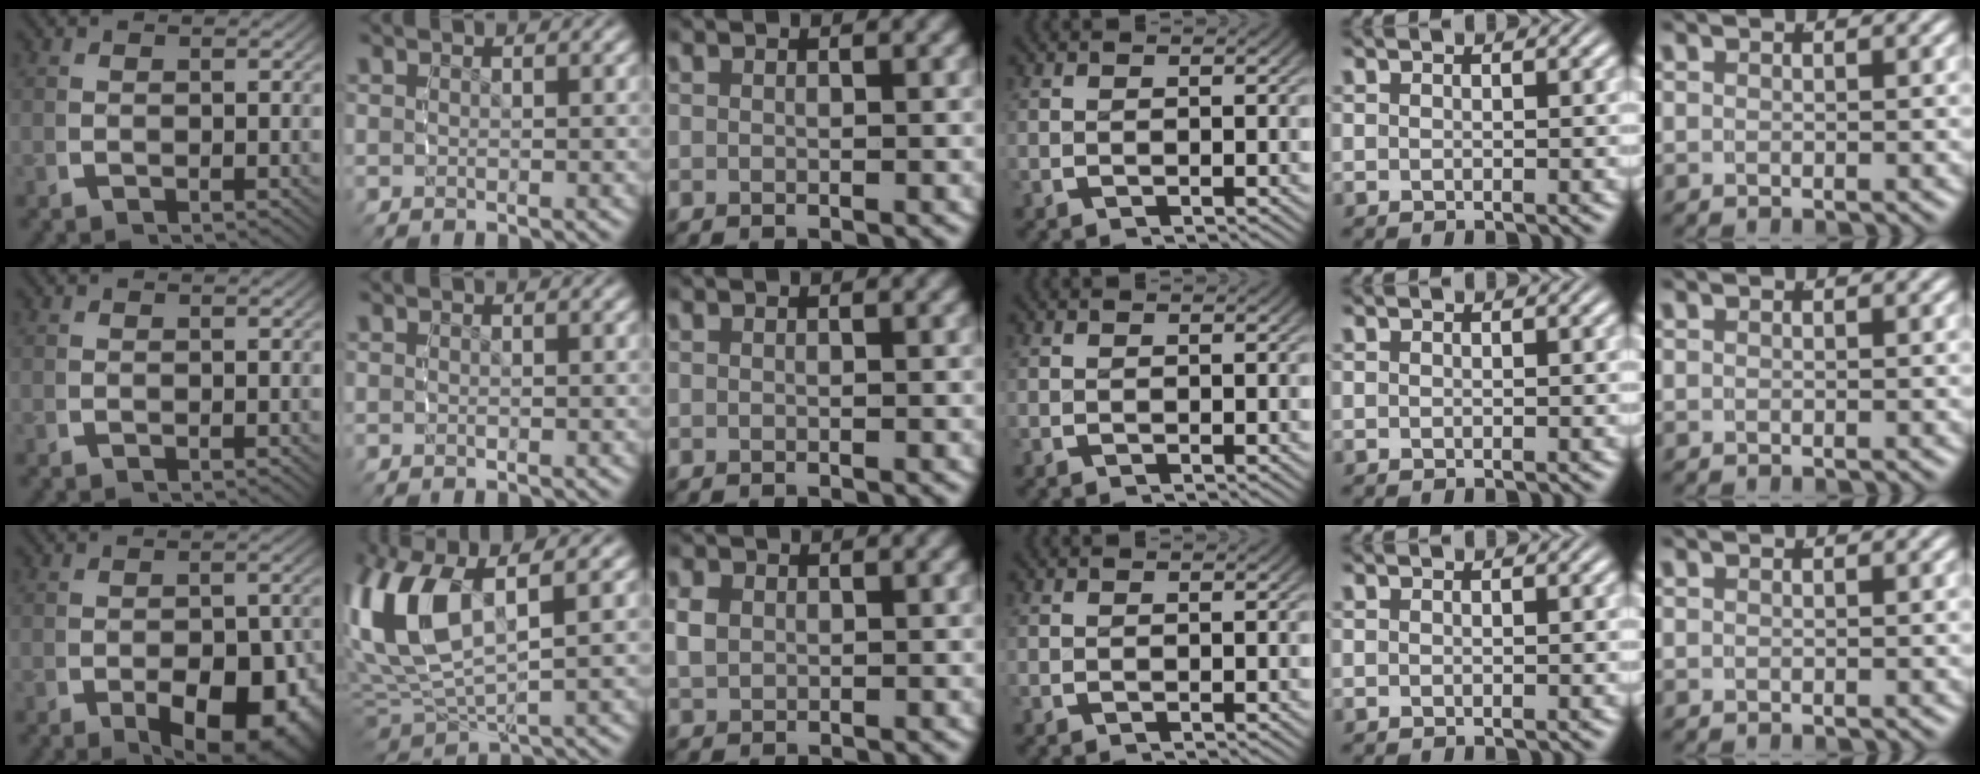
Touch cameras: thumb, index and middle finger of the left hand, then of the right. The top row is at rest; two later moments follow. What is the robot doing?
{"motion": "grasp_and_lifting", "object": "bowl"}